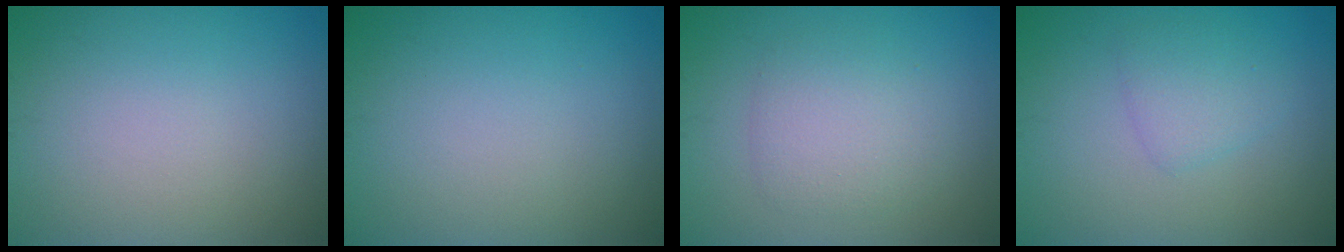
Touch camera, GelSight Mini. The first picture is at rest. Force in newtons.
{"total": 0.0}
{"total": 2.9, "press": 2.9, "slide": 0.2}
{"total": 2.0, "press": 2.0, "slide": 0.2}